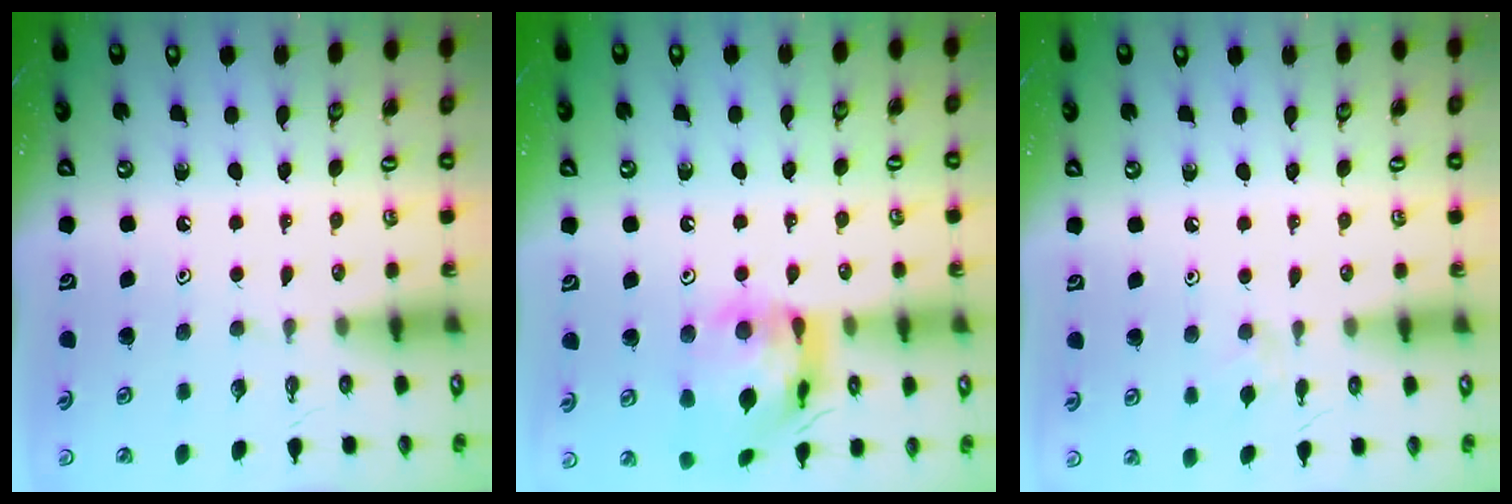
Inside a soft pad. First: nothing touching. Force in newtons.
{"total": 16.0, "press": 15.9, "slide": 1.9}
{"total": 3.9, "press": 3.9, "slide": 0.6}